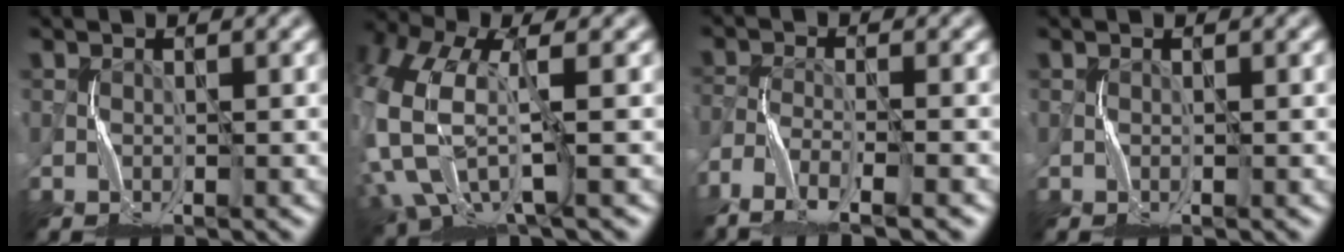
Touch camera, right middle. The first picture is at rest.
{"total": 8.4, "force": [0.1, 4.8, 6.9], "torque": [-0.186, -0.018, -0.004]}
{"total": 5.5, "force": [-5.0, 0.8, 2.3], "torque": [-0.042, -0.009, -0.095]}
{"total": 0.0}